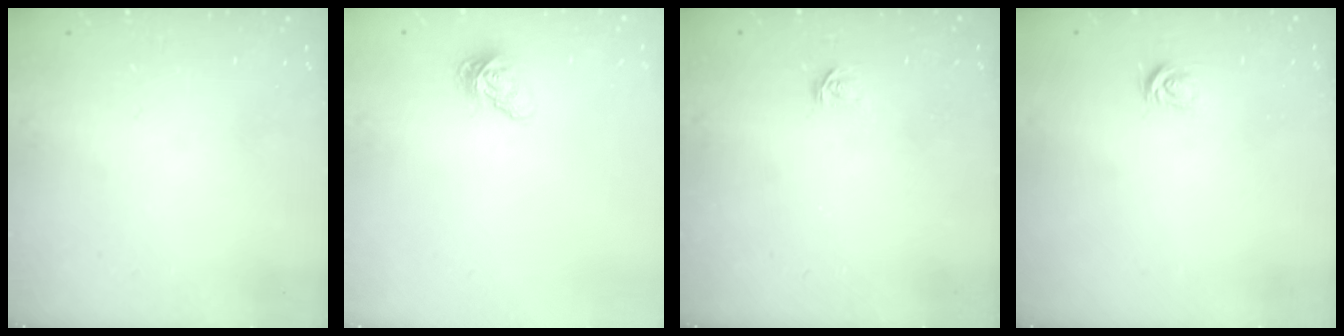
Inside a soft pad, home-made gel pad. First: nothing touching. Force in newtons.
{"total": 7.4, "press": 7.4, "slide": 0.1}
{"total": 2.1, "press": 2.1, "slide": 0.2}
{"total": 2.8, "press": 2.8, "slide": 0.4}